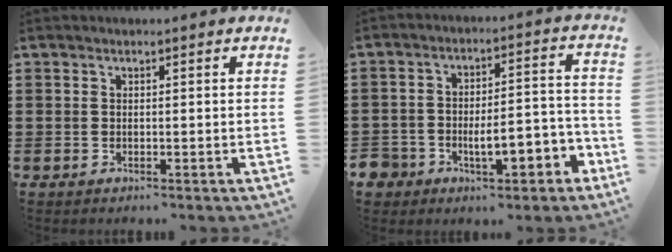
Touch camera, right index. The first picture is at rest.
{"total": 8.1, "force": [-4.0, 4.5, 5.3], "torque": [-0.096, 0.008, -0.073]}